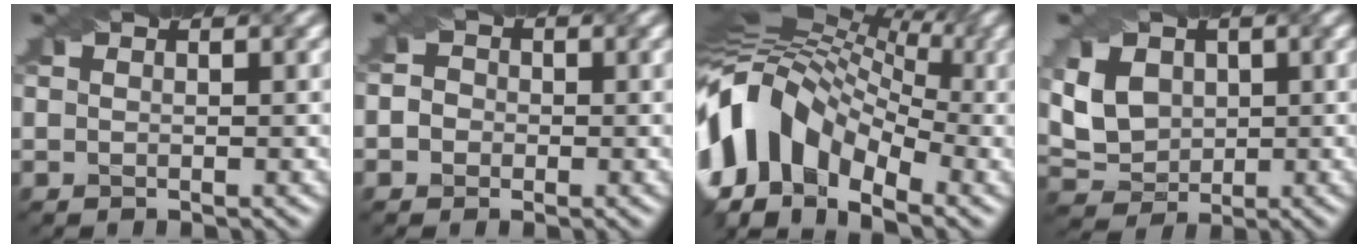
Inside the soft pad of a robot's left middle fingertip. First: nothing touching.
{"total": 2.8, "force": [0.1, 2.5, 1.3], "torque": [-0.001, 0.025, -0.026]}
{"total": 13.9, "force": [-1.6, 9.6, 10.0], "torque": [-0.202, 0.030, -0.038]}
{"total": 4.7, "force": [0.9, 3.7, 2.7], "torque": [-0.071, 0.008, 0.017]}